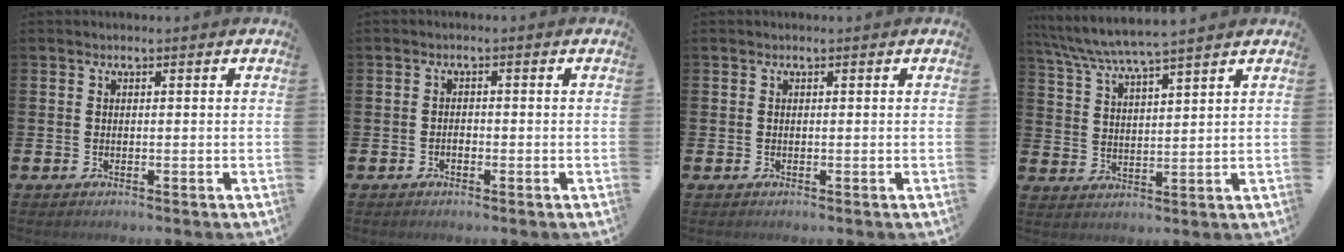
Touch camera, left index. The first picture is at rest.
{"total": 1.0, "force": [-0.5, 0.7, 0.5], "torque": [-0.010, 0.001, -0.011]}
{"total": 0.0}
{"total": 5.8, "force": [5.5, -0.1, 1.9], "torque": [-0.062, -0.028, 0.097]}